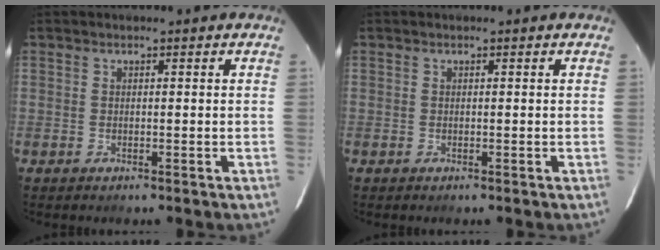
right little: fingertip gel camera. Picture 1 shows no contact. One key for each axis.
{"total": 0.0}